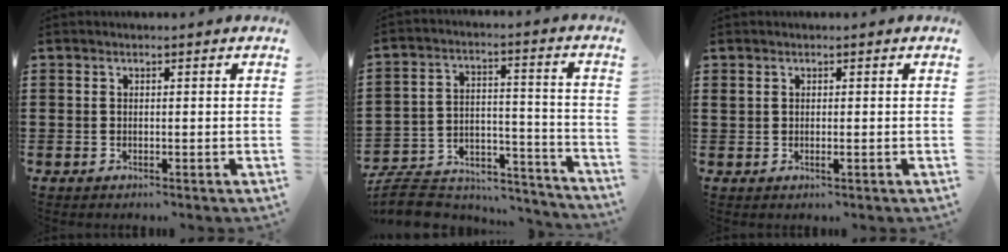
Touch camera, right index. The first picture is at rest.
{"total": 8.0, "force": [-7.4, 2.3, 2.1], "torque": [-0.043, 0.014, -0.144]}
{"total": 0.8, "force": [0.1, 0.1, 0.7], "torque": [-0.015, 0.000, 0.002]}